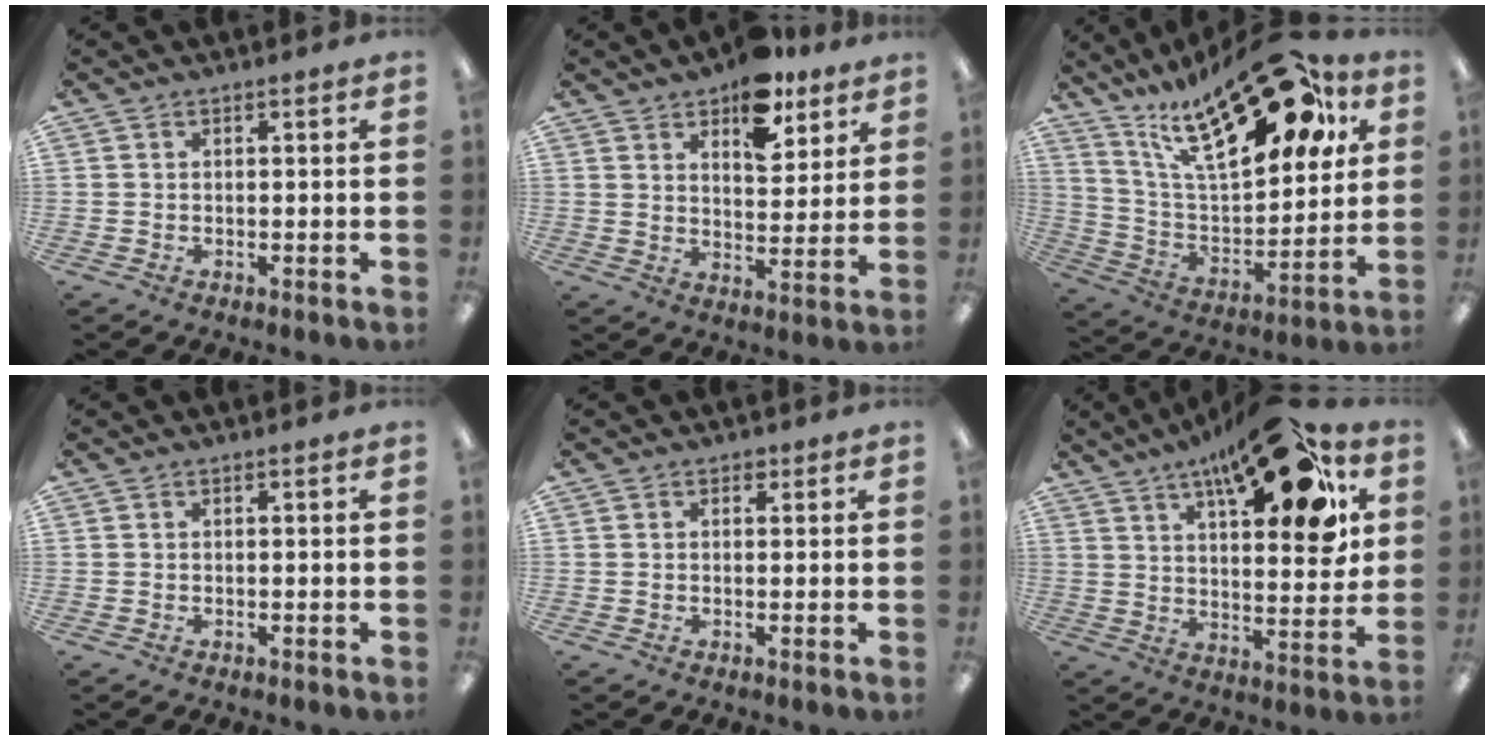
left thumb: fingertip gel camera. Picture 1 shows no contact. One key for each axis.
{"total": 12.3, "fx": 8.4, "fy": 6.2, "fz": 6.4, "tx": -0.069, "ty": -0.046, "tz": 0.142}
{"total": 28.9, "fx": 16.6, "fy": 11.8, "fz": 20.5, "tx": -0.335, "ty": -0.081, "tz": 0.275}
{"total": 0.0}
{"total": 1.2, "fx": 0.4, "fy": 1.0, "fz": 0.5, "tx": 0.006, "ty": -0.004, "tz": 0.003}
{"total": 21.5, "fx": 12.5, "fy": 7.7, "fz": 15.7, "tx": -0.223, "ty": -0.067, "tz": 0.193}